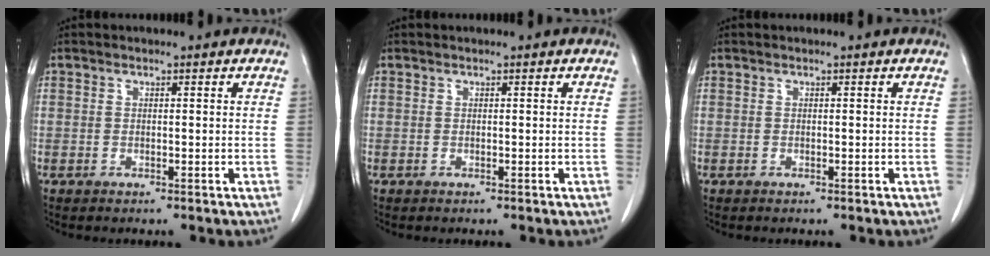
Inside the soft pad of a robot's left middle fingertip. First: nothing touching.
{"total": 0.0}
{"total": 0.0}